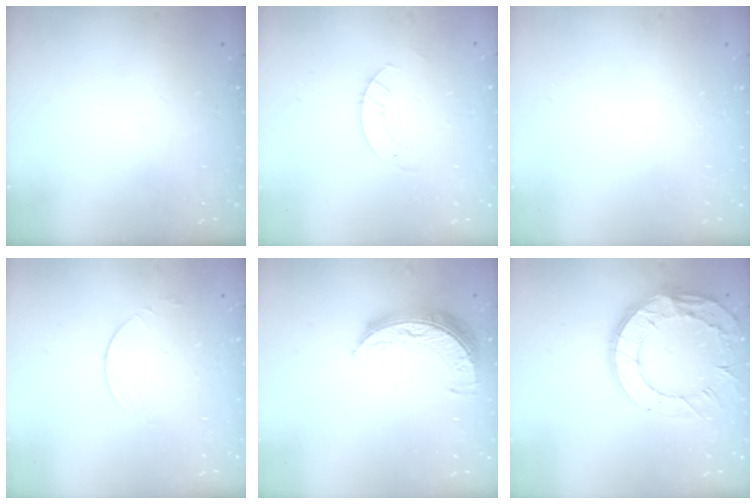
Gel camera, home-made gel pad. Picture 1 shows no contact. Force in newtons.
{"total": 2.6, "press": 2.6, "slide": 0.2}
{"total": 0.0}
{"total": 3.9, "press": 3.9, "slide": 0.3}
{"total": 8.4, "press": 8.4, "slide": 0.7}
{"total": 18.8, "press": 18.7, "slide": 1.6}